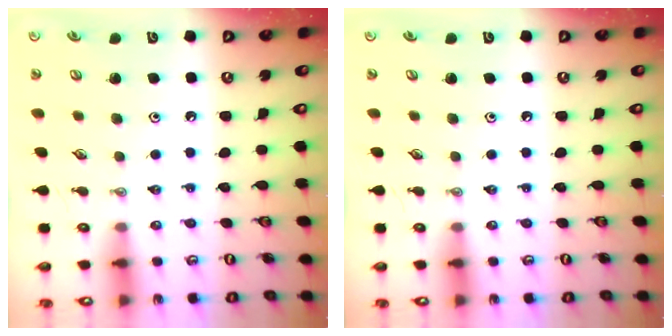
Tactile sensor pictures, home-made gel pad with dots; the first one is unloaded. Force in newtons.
{"total": 0.0}